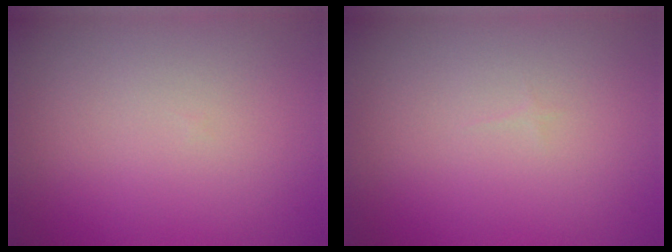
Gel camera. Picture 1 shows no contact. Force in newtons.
{"total": 0.0}